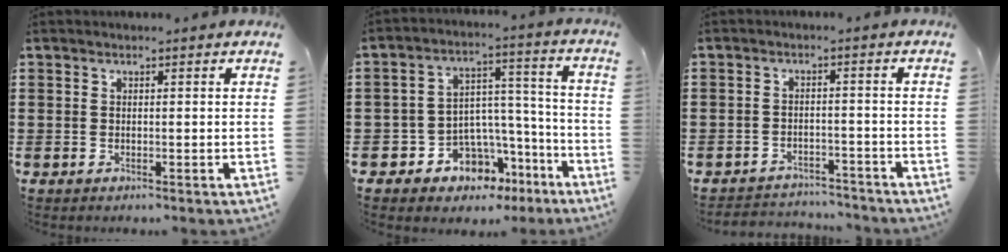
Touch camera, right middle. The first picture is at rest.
{"total": 6.5, "force": [-4.4, 4.6, 0.9], "torque": [-0.026, 0.013, -0.079]}
{"total": 3.2, "force": [-3.1, 0.5, -0.3], "torque": [-0.003, 0.001, -0.069]}